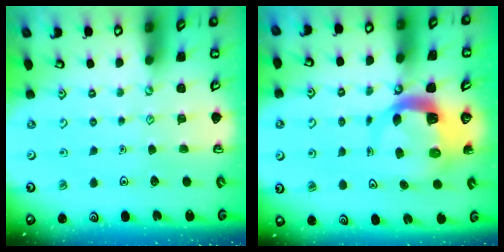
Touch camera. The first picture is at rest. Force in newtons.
{"total": 6.2, "press": 6.1, "slide": 0.9}